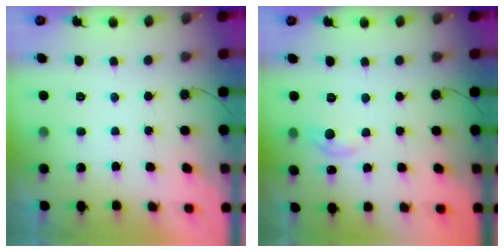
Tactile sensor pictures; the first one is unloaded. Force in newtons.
{"total": 5.1, "press": 5.1, "slide": 0.7}